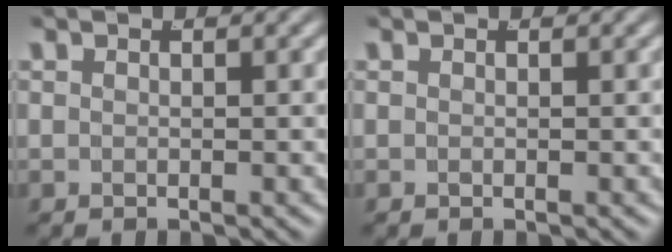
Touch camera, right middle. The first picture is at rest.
{"total": 0.0}